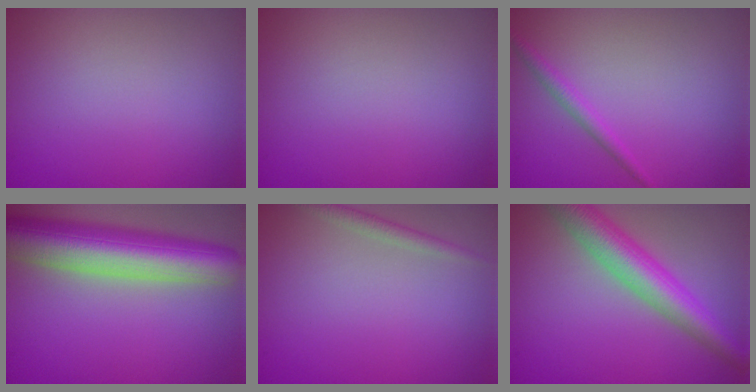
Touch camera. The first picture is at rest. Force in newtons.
{"total": 0.0}
{"total": 1.4, "press": 1.4, "slide": 0.0}
{"total": 9.8, "press": 9.8, "slide": 0.6}
{"total": 1.4, "press": 1.4, "slide": 0.0}
{"total": 6.3, "press": 6.3, "slide": 0.1}